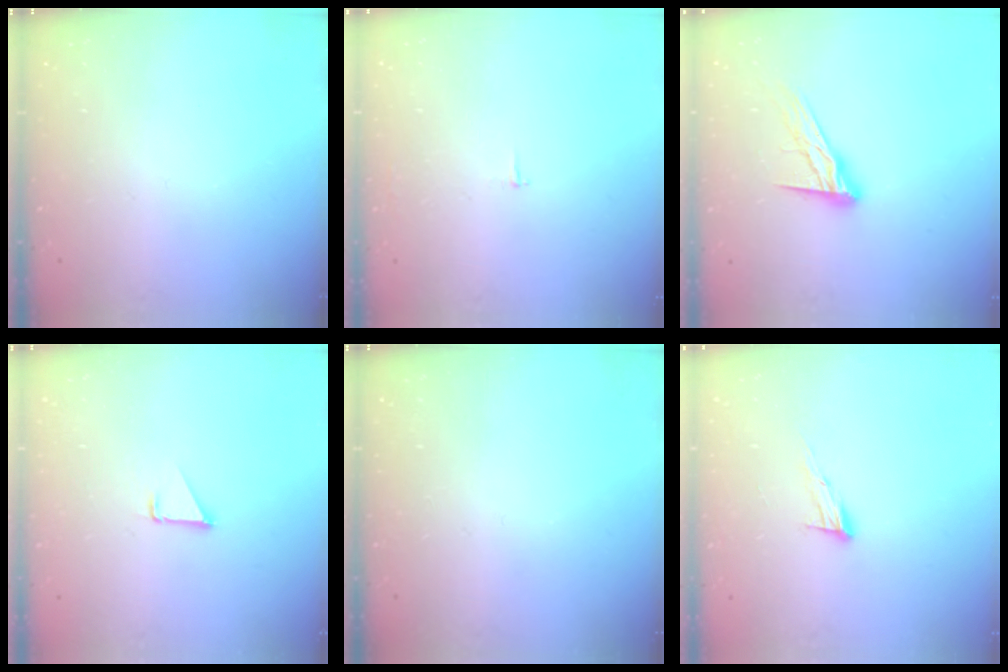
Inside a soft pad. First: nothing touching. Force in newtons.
{"total": 1.8, "press": 1.8, "slide": 0.1}
{"total": 11.6, "press": 11.6, "slide": 0.9}
{"total": 1.3, "press": 1.3, "slide": 0.1}
{"total": 0.0}
{"total": 8.3, "press": 8.2, "slide": 1.3}